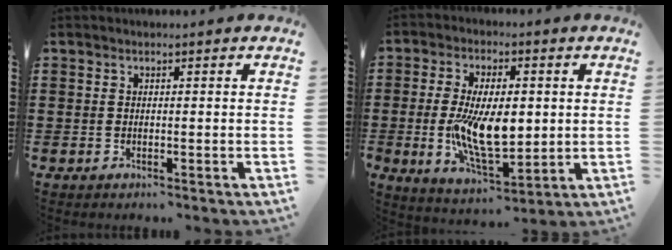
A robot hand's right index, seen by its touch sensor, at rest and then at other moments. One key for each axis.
{"total": 11.7, "fx": -0.1, "fy": 5.5, "fz": 10.3, "tx": -0.205, "ty": -0.005, "tz": -0.001}